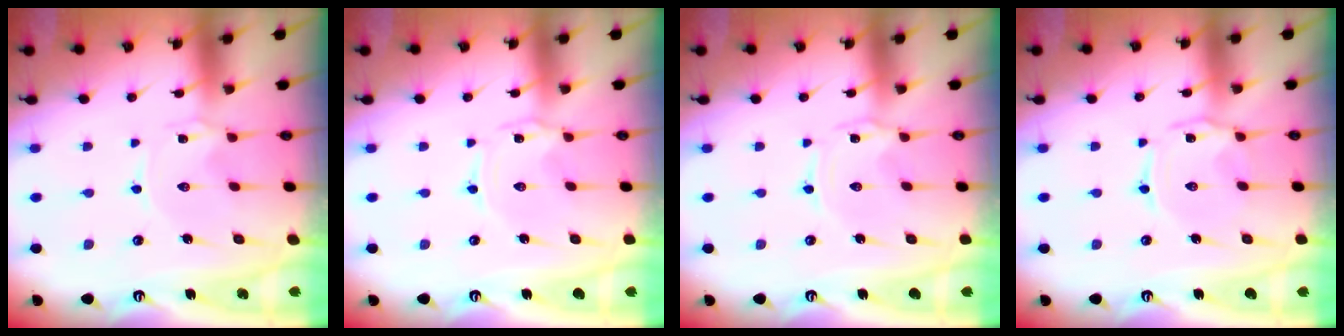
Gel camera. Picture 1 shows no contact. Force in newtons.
{"total": 0.0}
{"total": 0.0}
{"total": 2.1, "press": 2.0, "slide": 0.4}